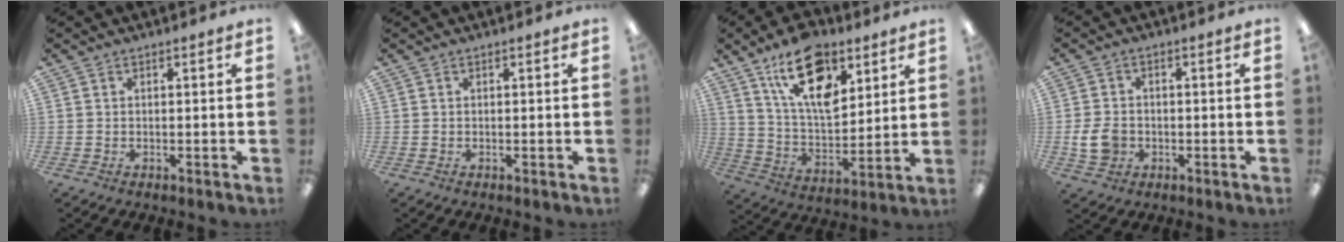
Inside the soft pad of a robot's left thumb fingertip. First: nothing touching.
{"total": 0.0}
{"total": 18.0, "force": [10.4, 9.3, 11.4], "torque": [-0.183, -0.037, 0.182]}
{"total": 6.3, "force": [-1.3, 5.0, 3.6], "torque": [-0.072, 0.004, -0.024]}